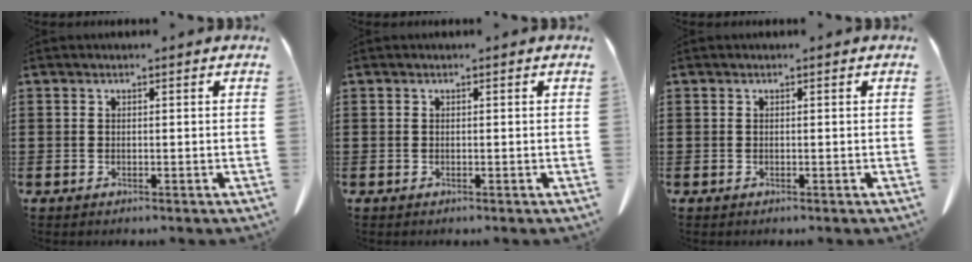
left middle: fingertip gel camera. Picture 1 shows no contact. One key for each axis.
{"total": 0.0}
{"total": 0.0}